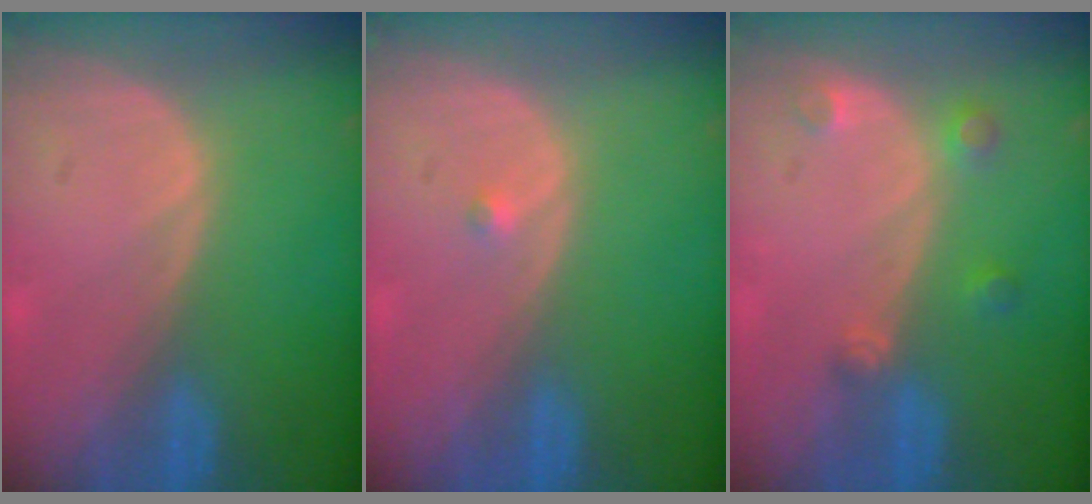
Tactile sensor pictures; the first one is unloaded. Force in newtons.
{"total": 0.7, "press": 0.5, "slide": 0.4}
{"total": 2.6, "press": 2.6, "slide": 0.3}